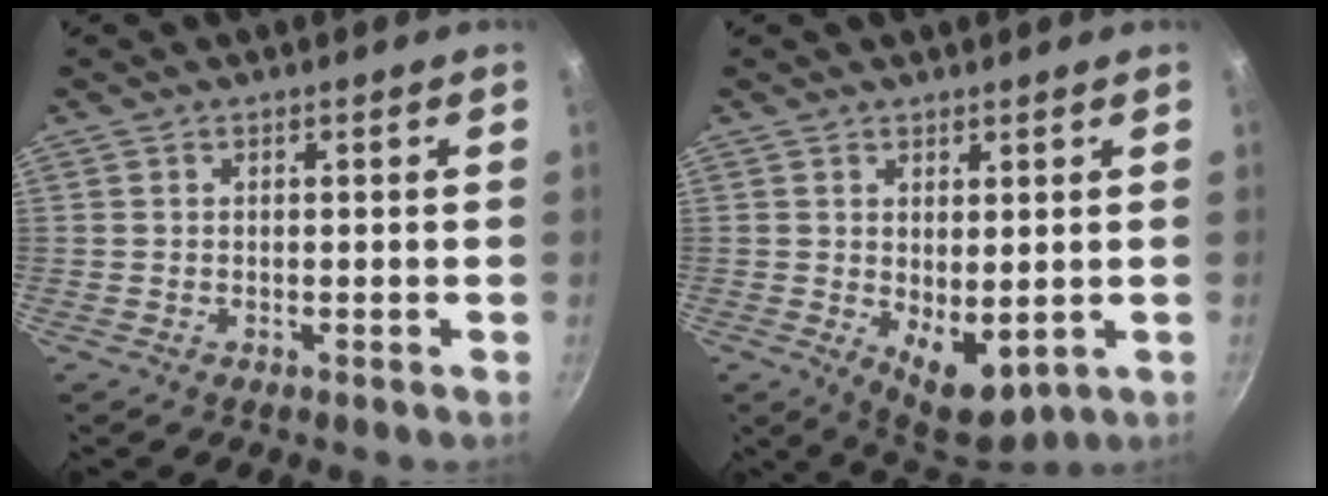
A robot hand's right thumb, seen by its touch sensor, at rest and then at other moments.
{"total": 7.7, "force": [-0.1, 4.0, 6.6], "torque": [-0.077, -0.020, 0.014]}